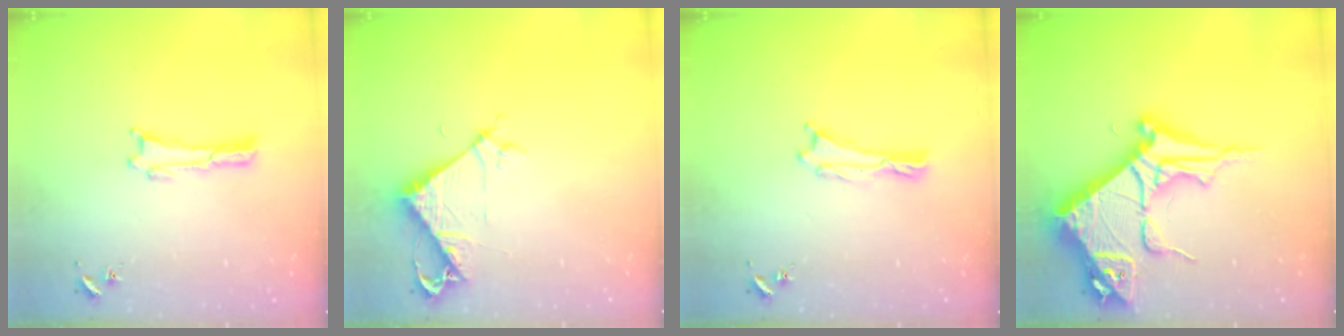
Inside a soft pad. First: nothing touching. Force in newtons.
{"total": 6.1, "press": 6.0, "slide": 0.5}
{"total": 0.0}
{"total": 10.6, "press": 10.6, "slide": 1.1}